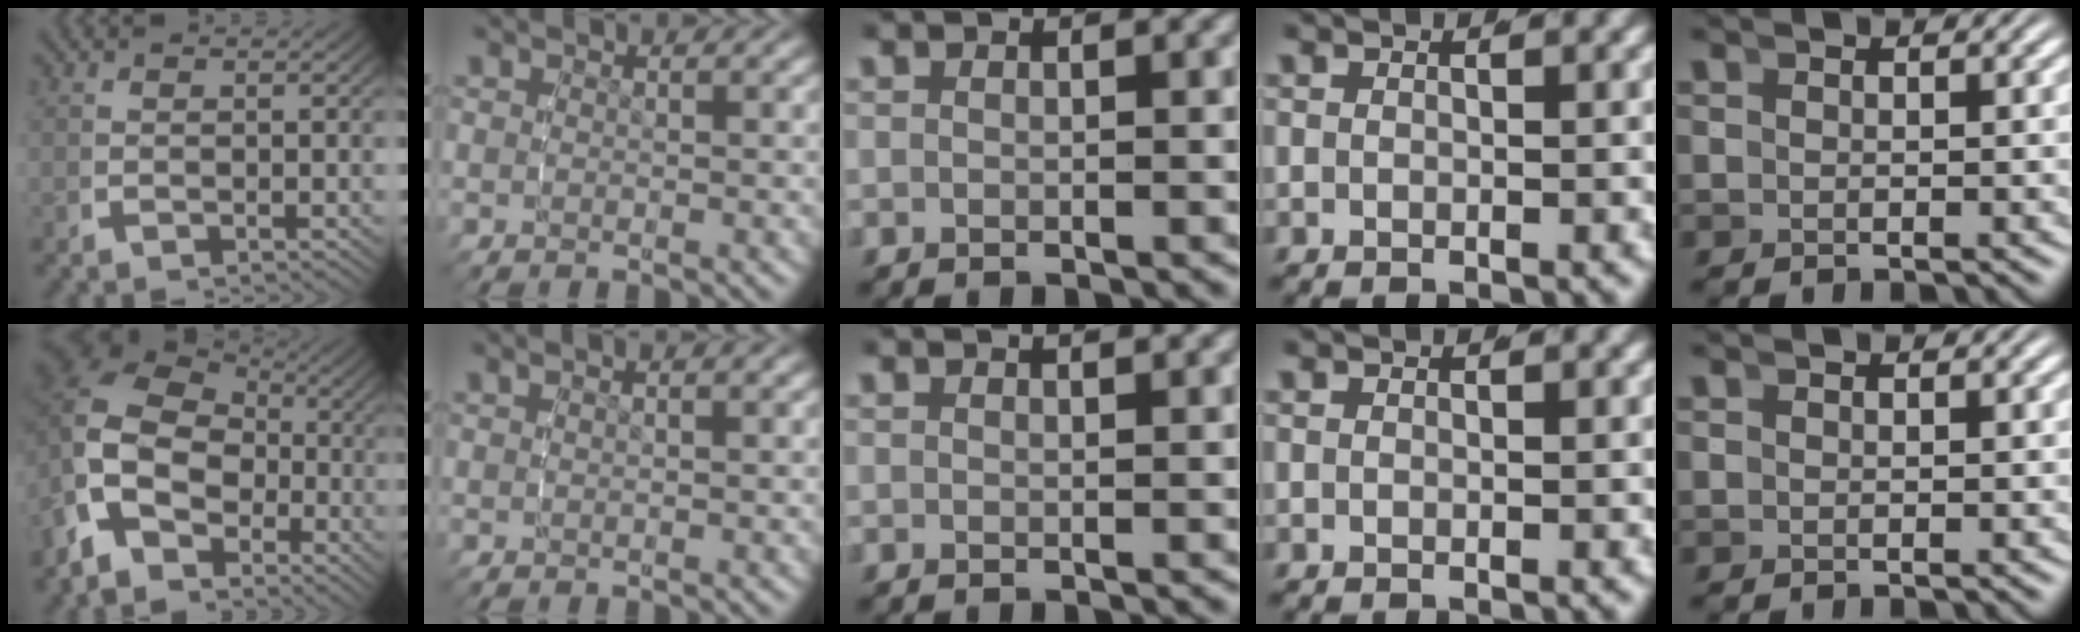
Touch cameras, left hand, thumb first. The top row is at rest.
{"thumb": {"total": 12.6, "force": [-0.3, 9.5, 8.2], "torque": [-0.188, -0.033, 0.001]}, "index": {"total": 1.0, "force": [0.3, 0.0, 0.9], "torque": [-0.011, 0.005, 0.007]}, "middle": {"total": 1.2, "force": [1.1, 0.0, 0.5], "torque": [0.002, 0.002, 0.014]}}